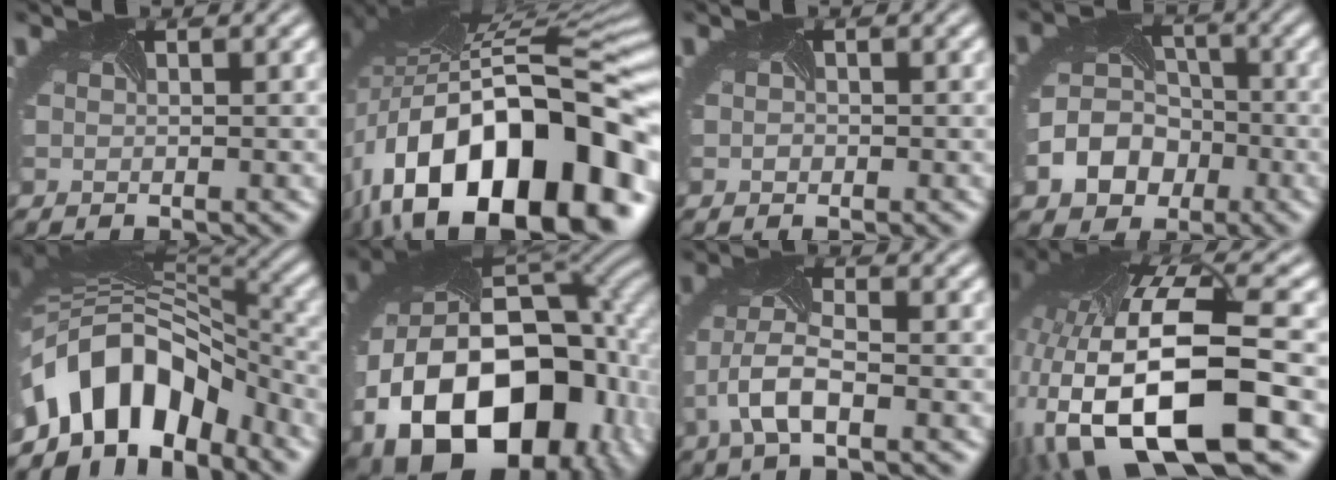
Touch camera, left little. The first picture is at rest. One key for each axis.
{"total": 19.0, "fx": -6.7, "fy": 10.4, "fz": 14.4, "tx": -0.233, "ty": 0.006, "tz": -0.106}
{"total": 0.5, "fx": 0.0, "fy": 0.4, "fz": -0.2, "tx": -0.001, "ty": 0.004, "tz": -0.003}
{"total": 6.7, "fx": -2.5, "fy": 5.6, "fz": 2.7, "tx": -0.049, "ty": -0.004, "tz": -0.054}
{"total": 10.4, "fx": -5.0, "fy": 6.6, "fz": 6.3, "tx": -0.114, "ty": 0.016, "tz": -0.096}
{"total": 18.3, "fx": -5.4, "fy": 12.9, "fz": 11.8, "tx": -0.221, "ty": -0.050, "tz": -0.059}
{"total": 4.3, "fx": -1.7, "fy": 2.0, "fz": 3.5, "tx": -0.089, "ty": 0.008, "tz": -0.039}
{"total": 16.8, "fx": -3.7, "fy": 7.2, "fz": 14.8, "tx": -0.305, "ty": -0.018, "tz": -0.063}